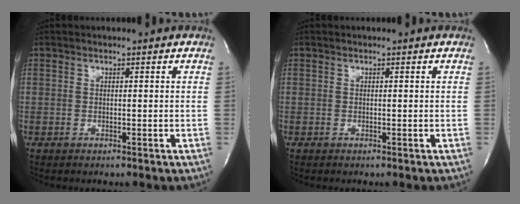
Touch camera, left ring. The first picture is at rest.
{"total": 0.0}